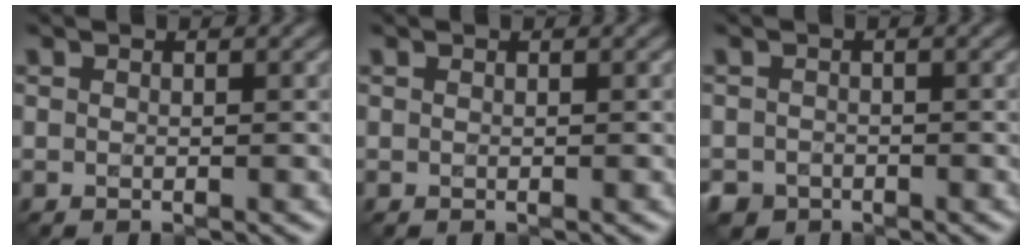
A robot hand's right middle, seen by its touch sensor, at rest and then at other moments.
{"total": 0.0}
{"total": 1.7, "force": [-1.0, 1.4, 0.2], "torque": [0.000, -0.010, -0.018]}